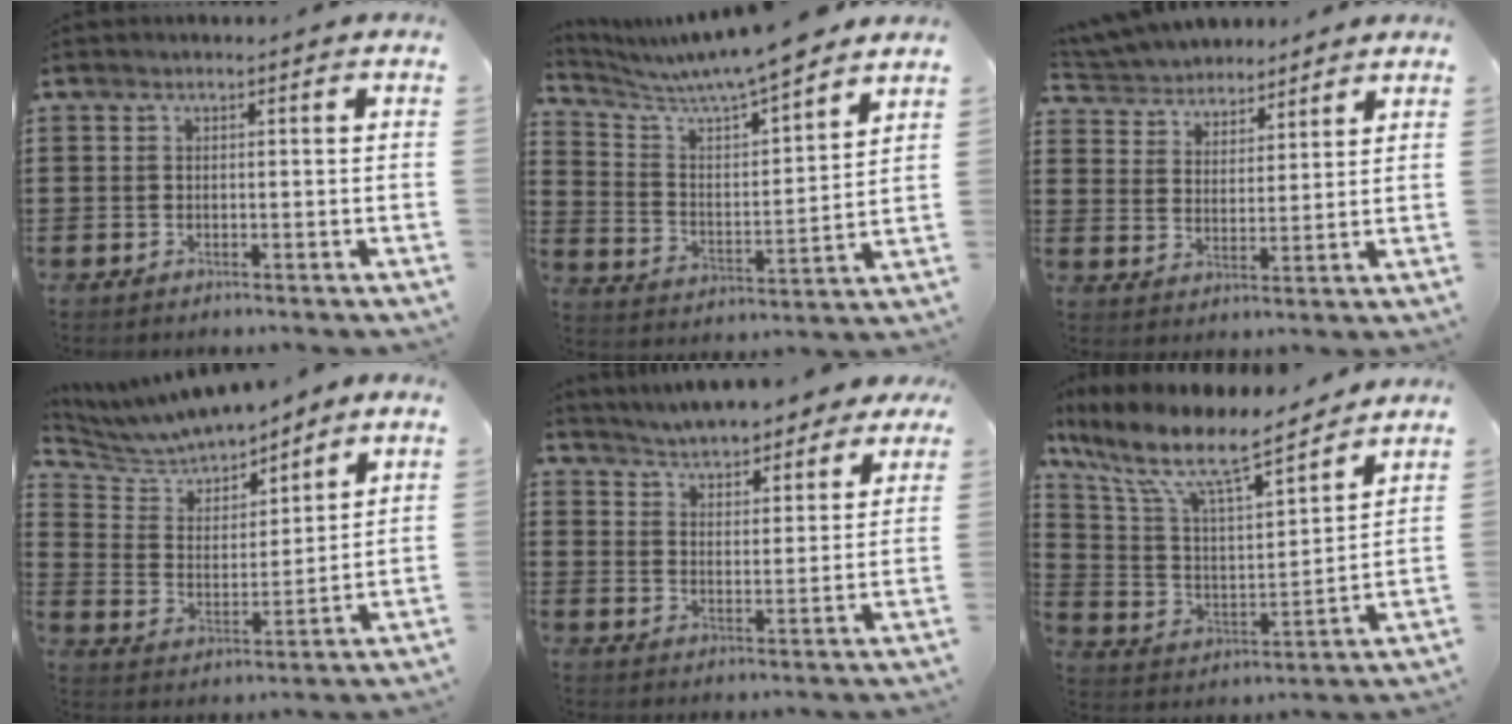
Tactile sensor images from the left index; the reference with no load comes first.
{"total": 7.7, "force": [7.2, -0.3, 2.8], "torque": [-0.084, -0.056, 0.119]}
{"total": 4.6, "force": [4.5, 1.2, -0.3], "torque": [-0.018, -0.018, 0.080]}
{"total": 5.9, "force": [5.6, 1.5, 0.5], "torque": [-0.047, -0.035, 0.096]}
{"total": 4.9, "force": [4.9, 0.6, 0.5], "torque": [-0.036, -0.029, 0.084]}
{"total": 11.0, "force": [8.7, 2.2, 6.3], "torque": [-0.160, -0.053, 0.147]}